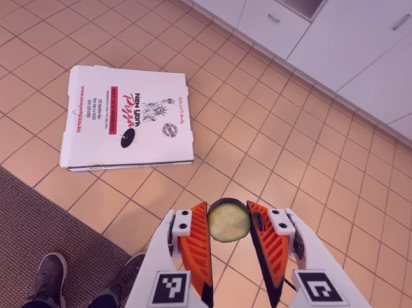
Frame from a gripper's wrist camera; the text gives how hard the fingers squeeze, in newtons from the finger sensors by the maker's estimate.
{"total": 7.8, "left": 7.6, "right": 7.9}